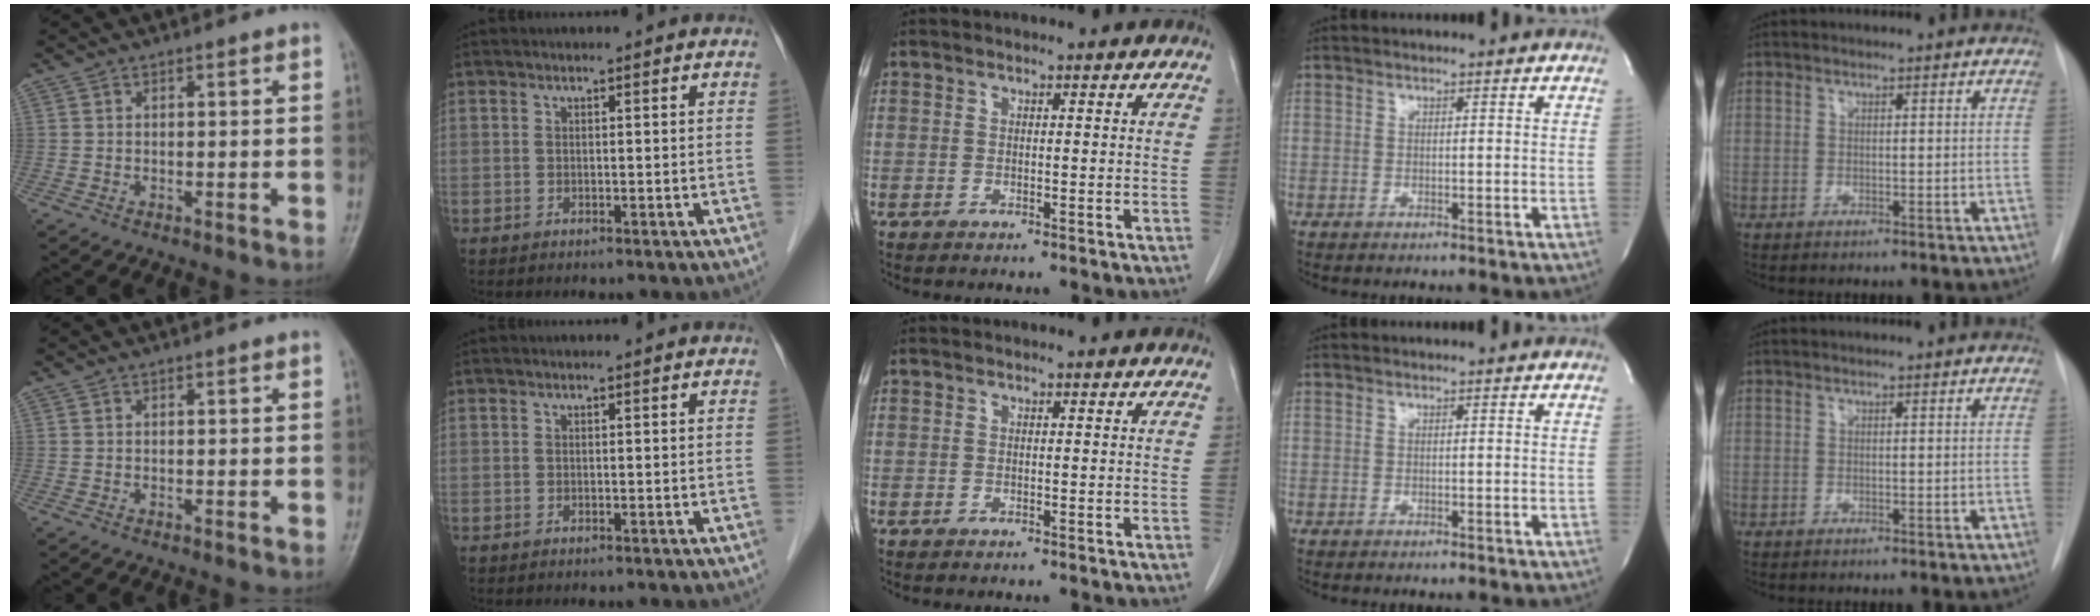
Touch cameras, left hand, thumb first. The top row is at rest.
{}